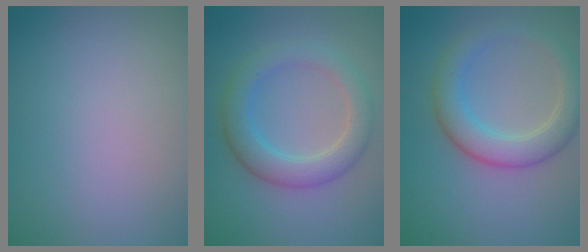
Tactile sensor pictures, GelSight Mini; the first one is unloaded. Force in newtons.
{"total": 4.4, "press": 4.4, "slide": 0.1}
{"total": 4.8, "press": 4.7, "slide": 0.3}